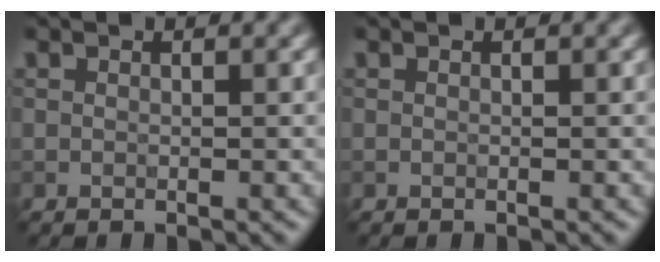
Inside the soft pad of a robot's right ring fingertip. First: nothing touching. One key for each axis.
{"total": 0.0}